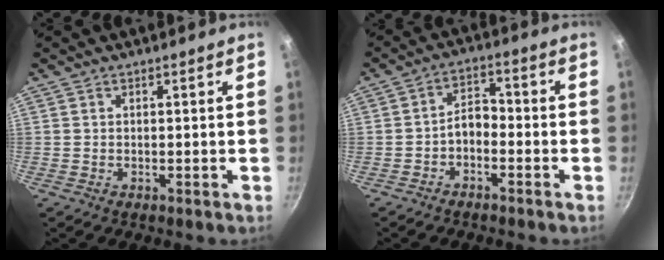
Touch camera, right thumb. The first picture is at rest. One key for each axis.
{"total": 4.8, "fx": -1.8, "fy": 3.0, "fz": 3.2, "tx": -0.042, "ty": 0.031, "tz": -0.041}